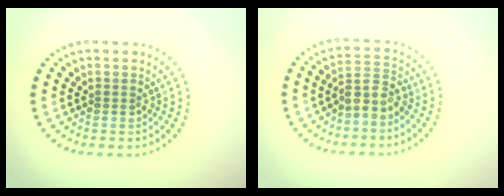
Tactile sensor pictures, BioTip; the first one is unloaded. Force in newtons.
{"total": 2.5, "press": 2.1, "slide": 1.5}